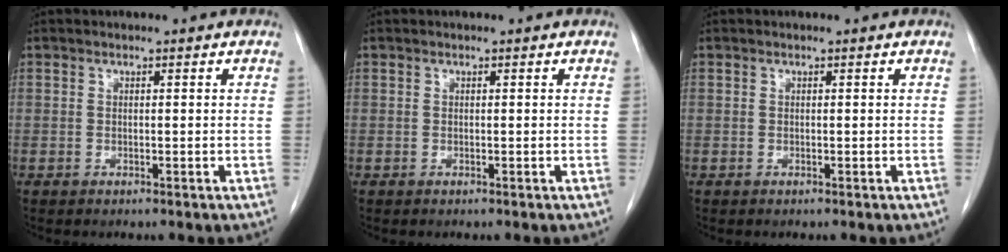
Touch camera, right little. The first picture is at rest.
{"total": 0.0}
{"total": 0.0}